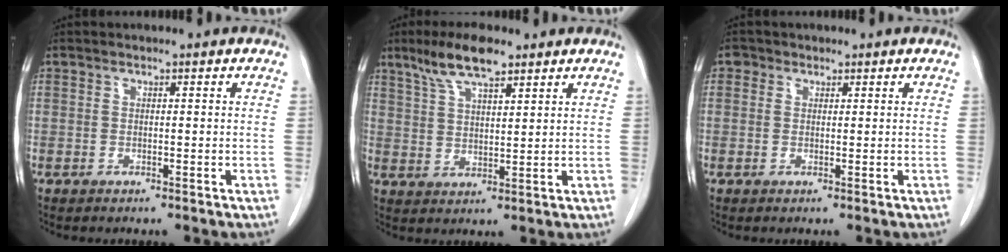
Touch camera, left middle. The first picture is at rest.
{"total": 7.9, "force": [5.7, 1.7, 5.2], "torque": [-0.108, 0.010, 0.109]}
{"total": 1.4, "force": [0.7, 1.2, 0.2], "torque": [0.004, 0.002, 0.007]}